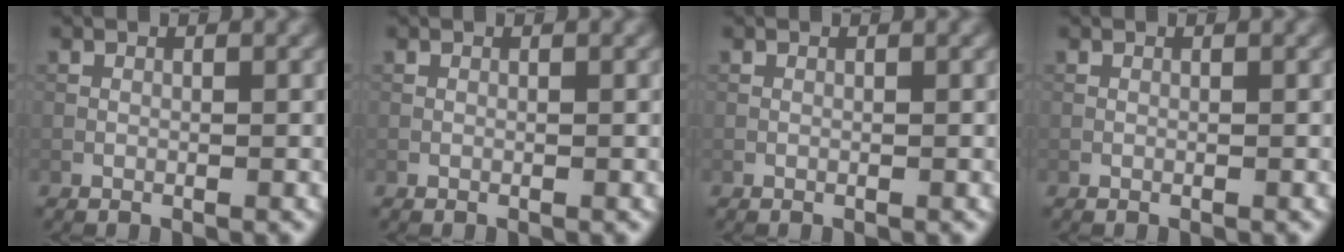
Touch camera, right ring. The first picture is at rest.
{"total": 0.0}
{"total": 0.0}
{"total": 0.0}